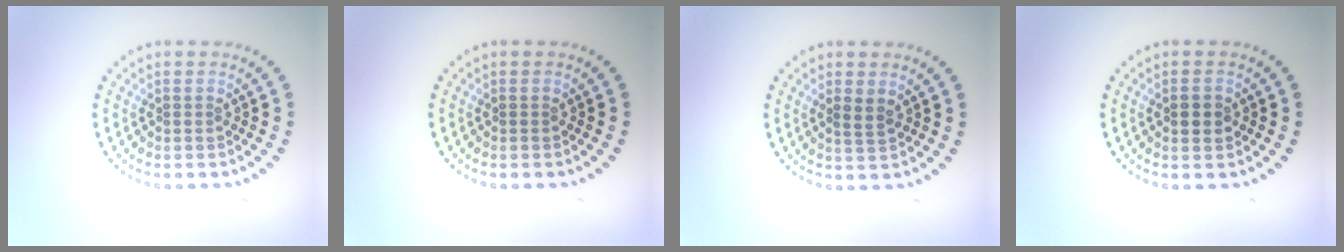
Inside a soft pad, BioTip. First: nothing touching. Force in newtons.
{"total": 0.0}
{"total": 0.9, "press": 0.6, "slide": 0.6}
{"total": 2.1, "press": 2.1, "slide": 0.1}